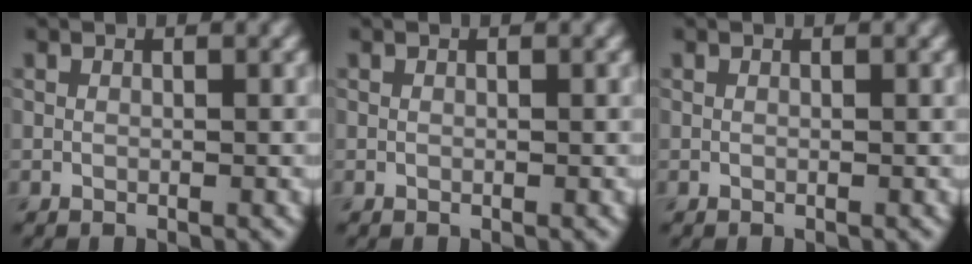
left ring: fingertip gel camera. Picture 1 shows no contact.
{"total": 0.0}
{"total": 0.0}